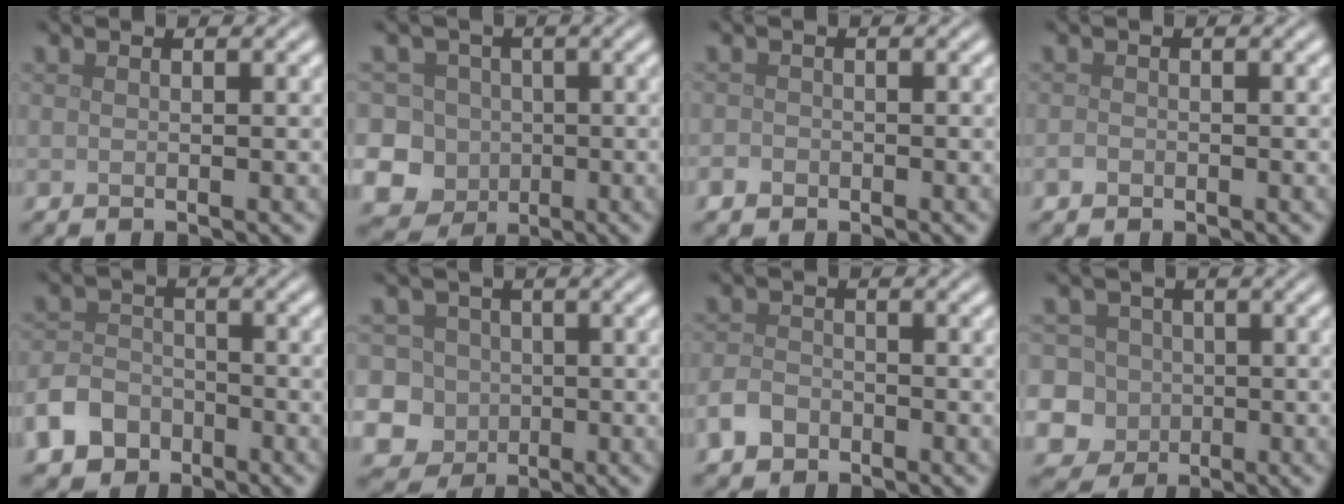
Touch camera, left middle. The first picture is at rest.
{"total": 10.4, "force": [-2.1, 9.6, 3.2], "torque": [-0.063, 0.015, -0.070]}
{"total": 1.0, "force": [-0.6, 0.8, 0.2], "torque": [0.001, -0.002, -0.014]}
{"total": 0.6, "force": [-0.4, 0.5, 0.2], "torque": [-0.003, -0.003, -0.008]}
{"total": 4.9, "force": [-3.0, 3.5, 1.7], "torque": [-0.034, -0.004, -0.065]}
{"total": 8.6, "force": [-1.1, 8.1, 2.8], "torque": [-0.055, 0.024, -0.060]}
{"total": 2.5, "force": [-1.6, 1.6, 0.9], "torque": [-0.015, 0.001, -0.040]}
{"total": 7.5, "force": [-0.5, 7.1, 2.5], "torque": [-0.049, 0.029, -0.049]}